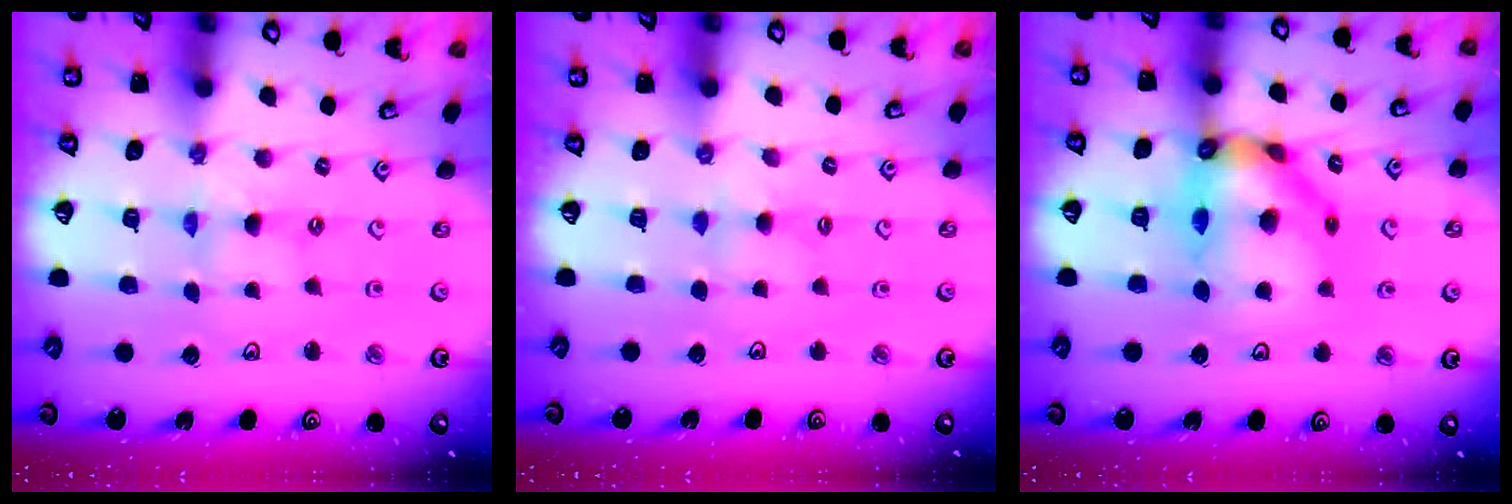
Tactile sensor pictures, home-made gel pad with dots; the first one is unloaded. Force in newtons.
{"total": 2.7, "press": 2.6, "slide": 0.5}
{"total": 15.1, "press": 15.0, "slide": 2.0}